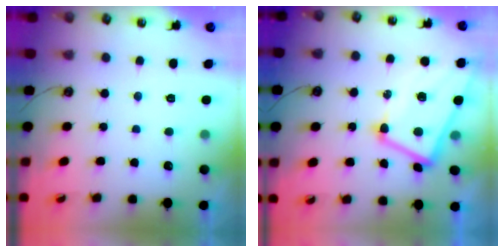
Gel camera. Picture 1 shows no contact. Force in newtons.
{"total": 4.9, "press": 4.8, "slide": 1.3}